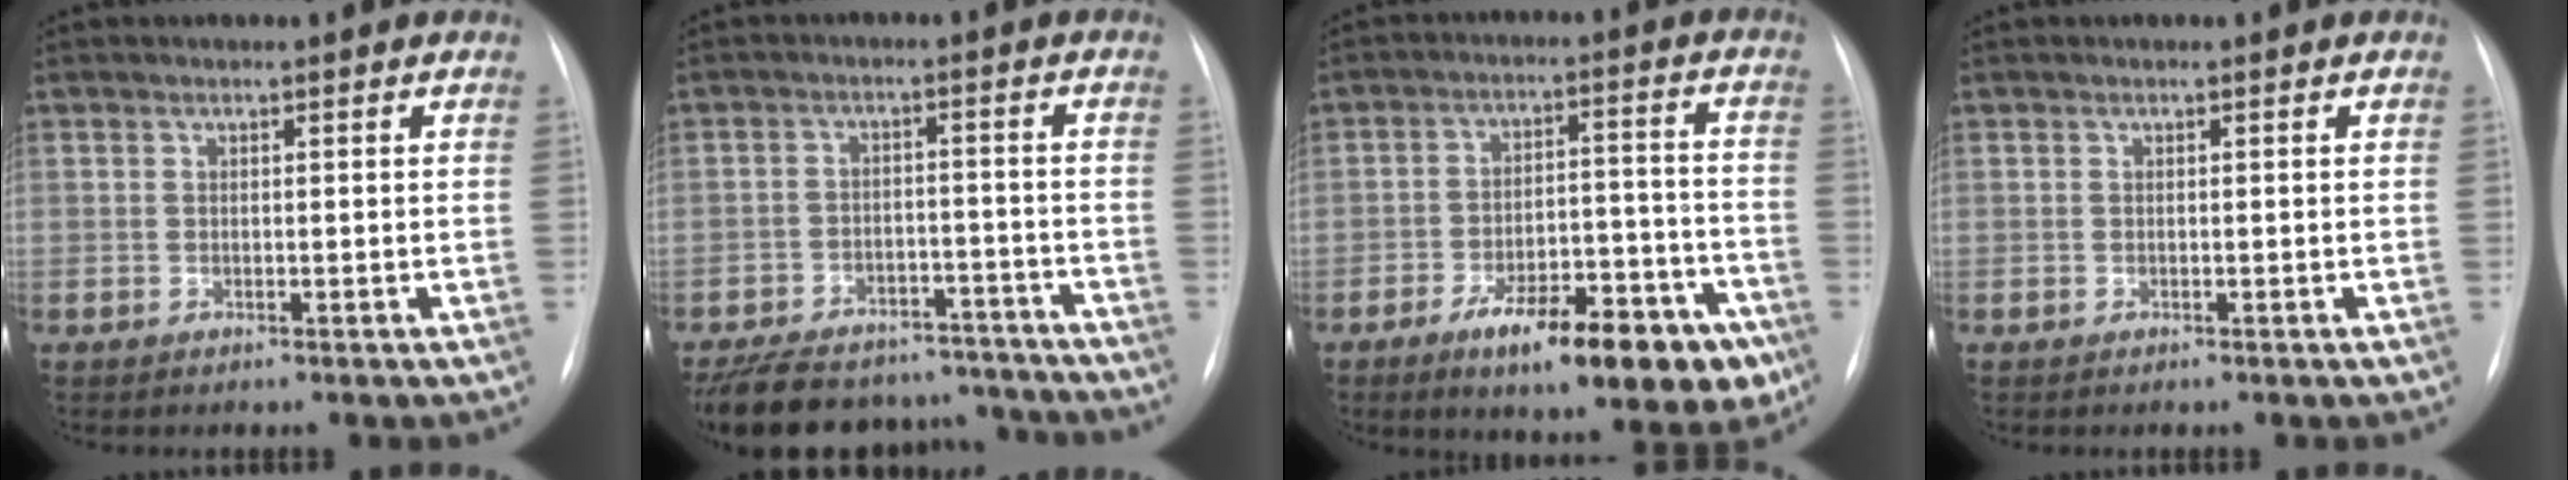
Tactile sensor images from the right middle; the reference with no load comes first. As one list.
[{"total": 19.7, "force": [-17.1, 7.2, 6.6], "torque": [-0.150, -0.001, -0.235]}, {"total": 15.7, "force": [-9.1, 5.3, 11.5], "torque": [-0.134, 0.021, -0.126]}, {"total": 0.0}]